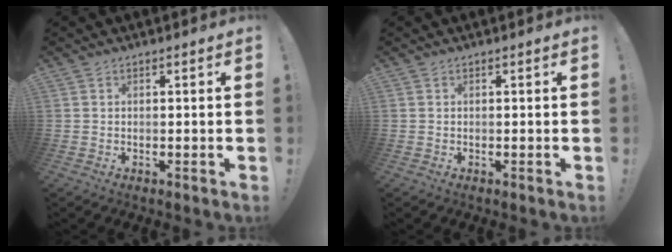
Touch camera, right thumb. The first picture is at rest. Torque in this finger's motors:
{"motor_torque": [-0.01, 0.01, 0.00, 0.00, 0.00]}